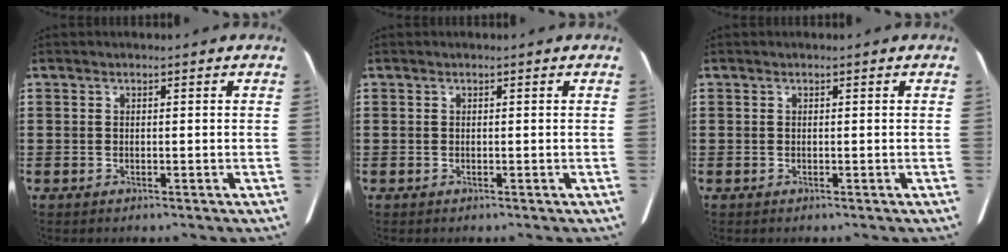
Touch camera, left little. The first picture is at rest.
{"total": 0.0}
{"total": 0.0}